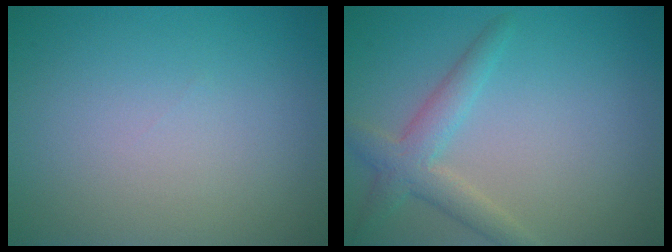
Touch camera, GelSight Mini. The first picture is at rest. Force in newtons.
{"total": 3.1, "press": 3.1, "slide": 0.1}